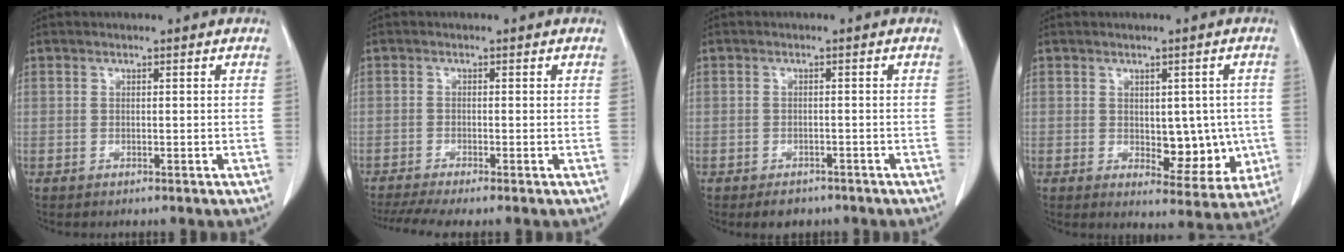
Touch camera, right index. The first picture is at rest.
{"total": 4.6, "force": [-3.2, 0.3, 3.2], "torque": [-0.060, -0.005, -0.057]}
{"total": 2.8, "force": [-1.9, 1.9, 0.8], "torque": [-0.008, 0.002, -0.021]}
{"total": 7.9, "force": [-0.5, 4.4, 6.6], "torque": [-0.063, 0.001, 0.008]}